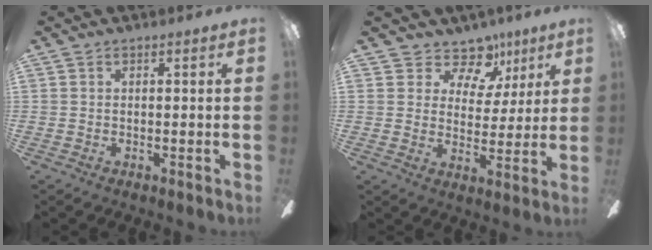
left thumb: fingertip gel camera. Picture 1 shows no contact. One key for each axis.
{"total": 10.8, "fx": 7.7, "fy": 6.5, "fz": 3.7, "tx": -0.064, "ty": -0.049, "tz": 0.146}